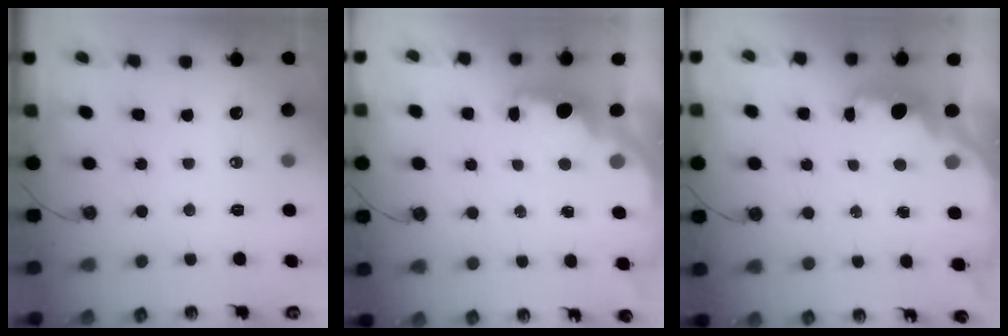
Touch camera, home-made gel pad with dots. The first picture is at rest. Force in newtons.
{"total": 2.2, "press": 2.1, "slide": 0.7}
{"total": 2.1, "press": 2.1, "slide": 0.5}